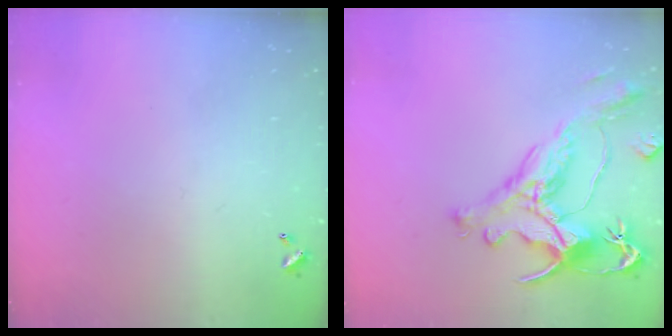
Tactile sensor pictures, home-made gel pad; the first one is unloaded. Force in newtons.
{"total": 1.6, "press": 1.0, "slide": 1.3}